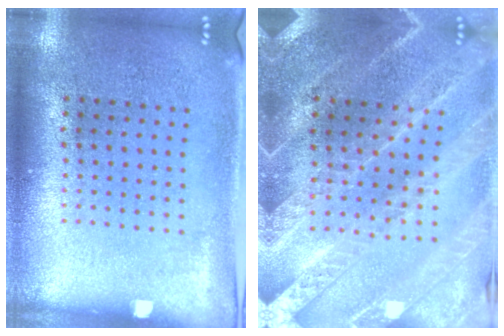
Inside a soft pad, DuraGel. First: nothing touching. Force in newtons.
{"total": 2.3, "press": 2.3, "slide": 0.3}